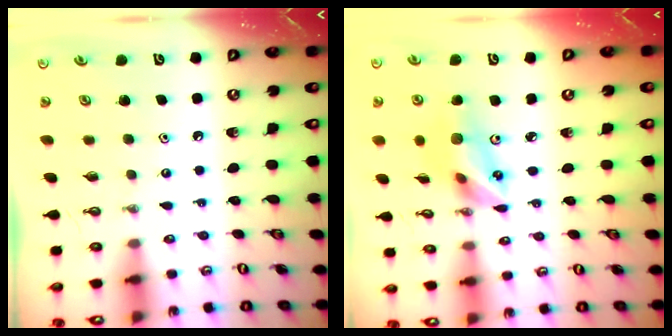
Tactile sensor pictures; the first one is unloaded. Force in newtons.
{"total": 12.5, "press": 12.2, "slide": 2.9}